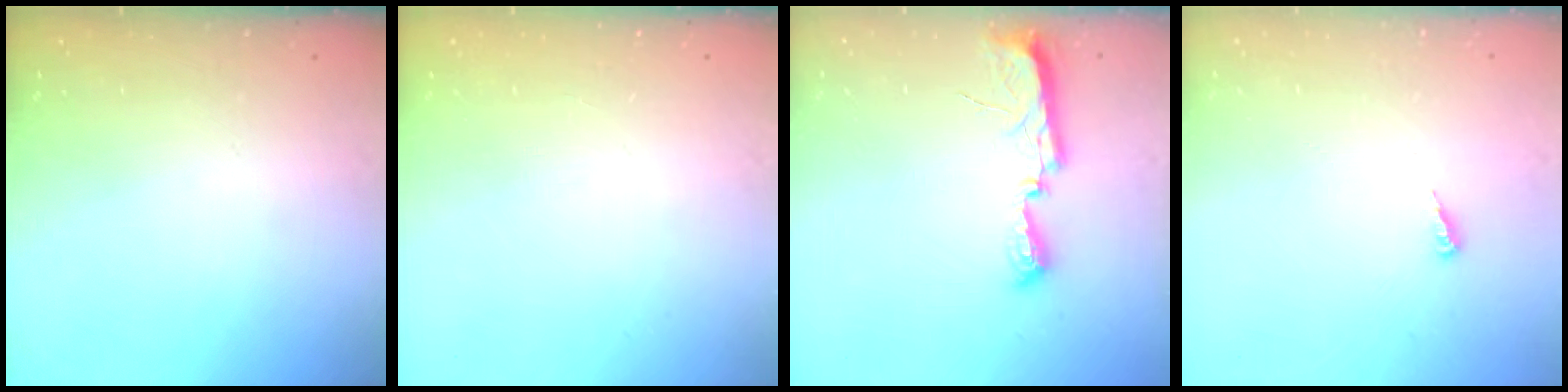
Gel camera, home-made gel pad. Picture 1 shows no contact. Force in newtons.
{"total": 0.0}
{"total": 9.8, "press": 8.8, "slide": 4.4}
{"total": 3.9, "press": 3.9, "slide": 0.2}